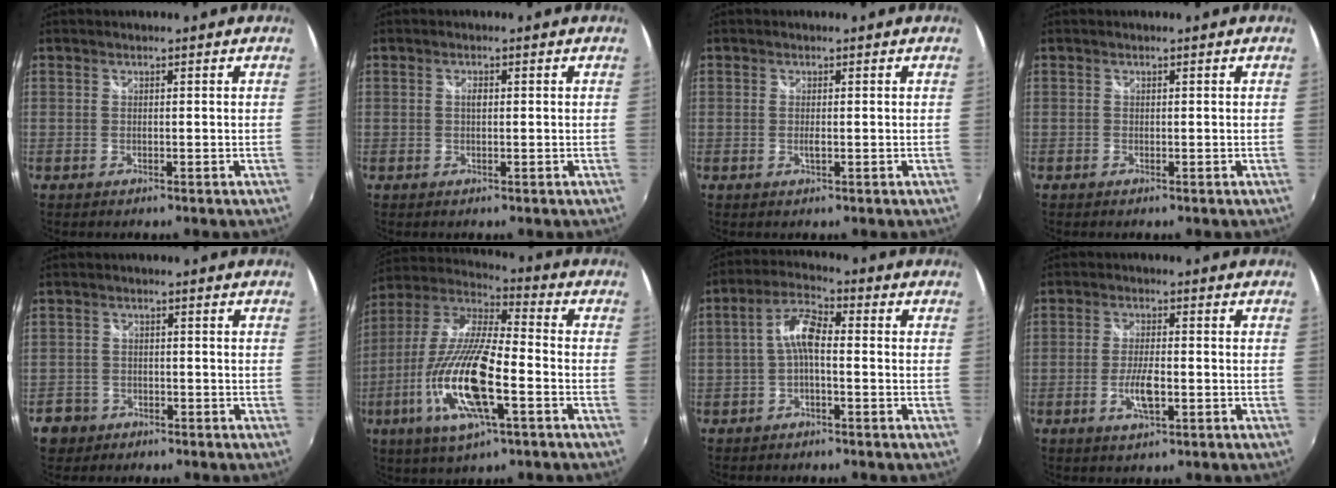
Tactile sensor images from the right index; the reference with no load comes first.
{"total": 1.1, "force": [0.1, 0.5, 0.9], "torque": [-0.017, 0.003, 0.000]}
{"total": 1.0, "force": [-0.2, 0.2, 1.0], "torque": [-0.018, -0.001, -0.005]}
{"total": 0.0}
{"total": 4.7, "force": [-2.5, 3.9, 0.7], "torque": [-0.034, 0.012, -0.040]}
{"total": 20.1, "force": [-7.0, 5.2, 18.1], "torque": [-0.369, -0.027, -0.140]}
{"total": 6.0, "force": [-1.0, 2.1, 5.5], "torque": [-0.118, 0.020, -0.023]}
{"total": 5.4, "force": [-1.8, 1.6, 4.8], "torque": [-0.100, -0.004, -0.035]}